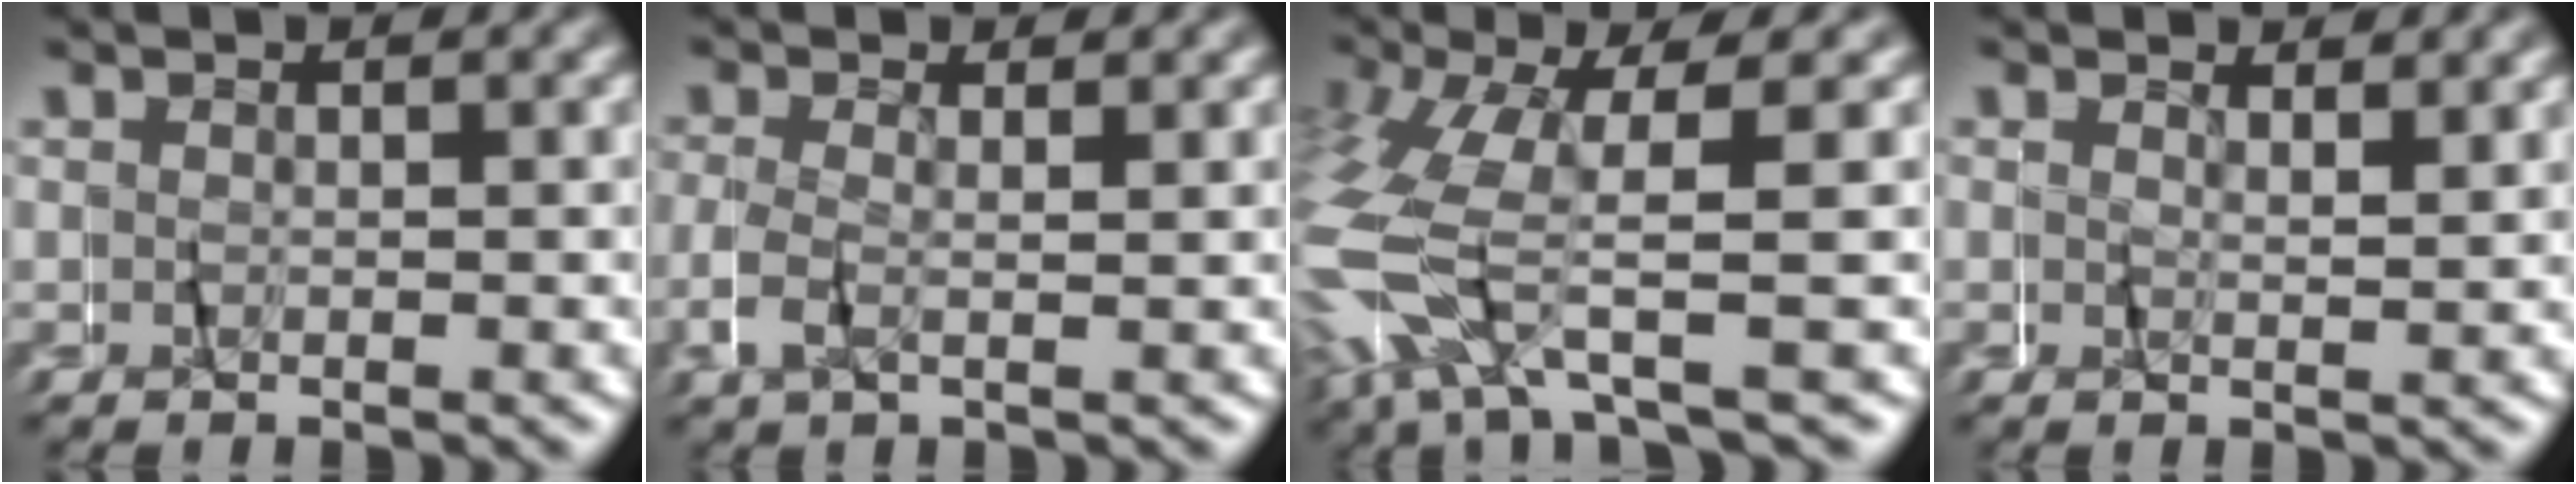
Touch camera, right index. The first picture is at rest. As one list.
[{"total": 1.6, "force": [-1.0, 0.4, 1.2], "torque": [-0.034, -0.007, -0.016]}, {"total": 7.0, "force": [-2.0, 3.4, 5.8], "torque": [-0.163, -0.022, -0.024]}, {"total": 1.5, "force": [1.2, -0.9, -0.2], "torque": [-0.002, 0.000, 0.018]}]